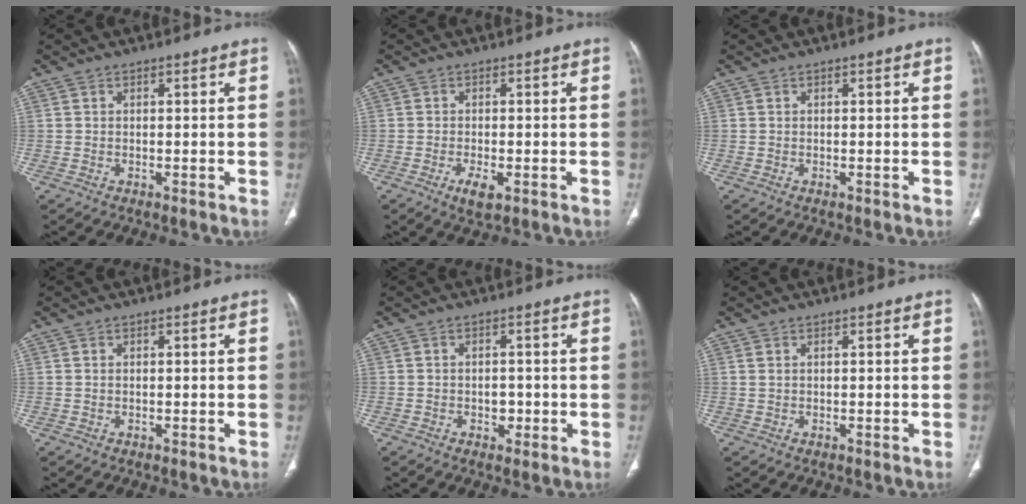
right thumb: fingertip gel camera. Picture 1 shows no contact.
{"total": 3.5, "force": [-1.5, 1.4, 2.9], "torque": [-0.052, -0.005, -0.024]}
{"total": 0.0}
{"total": 0.0}
{"total": 2.3, "force": [-0.7, 1.7, 1.5], "torque": [-0.007, 0.004, -0.009]}
{"total": 0.6, "force": [0.3, 0.2, 0.4], "torque": [-0.012, 0.008, 0.010]}